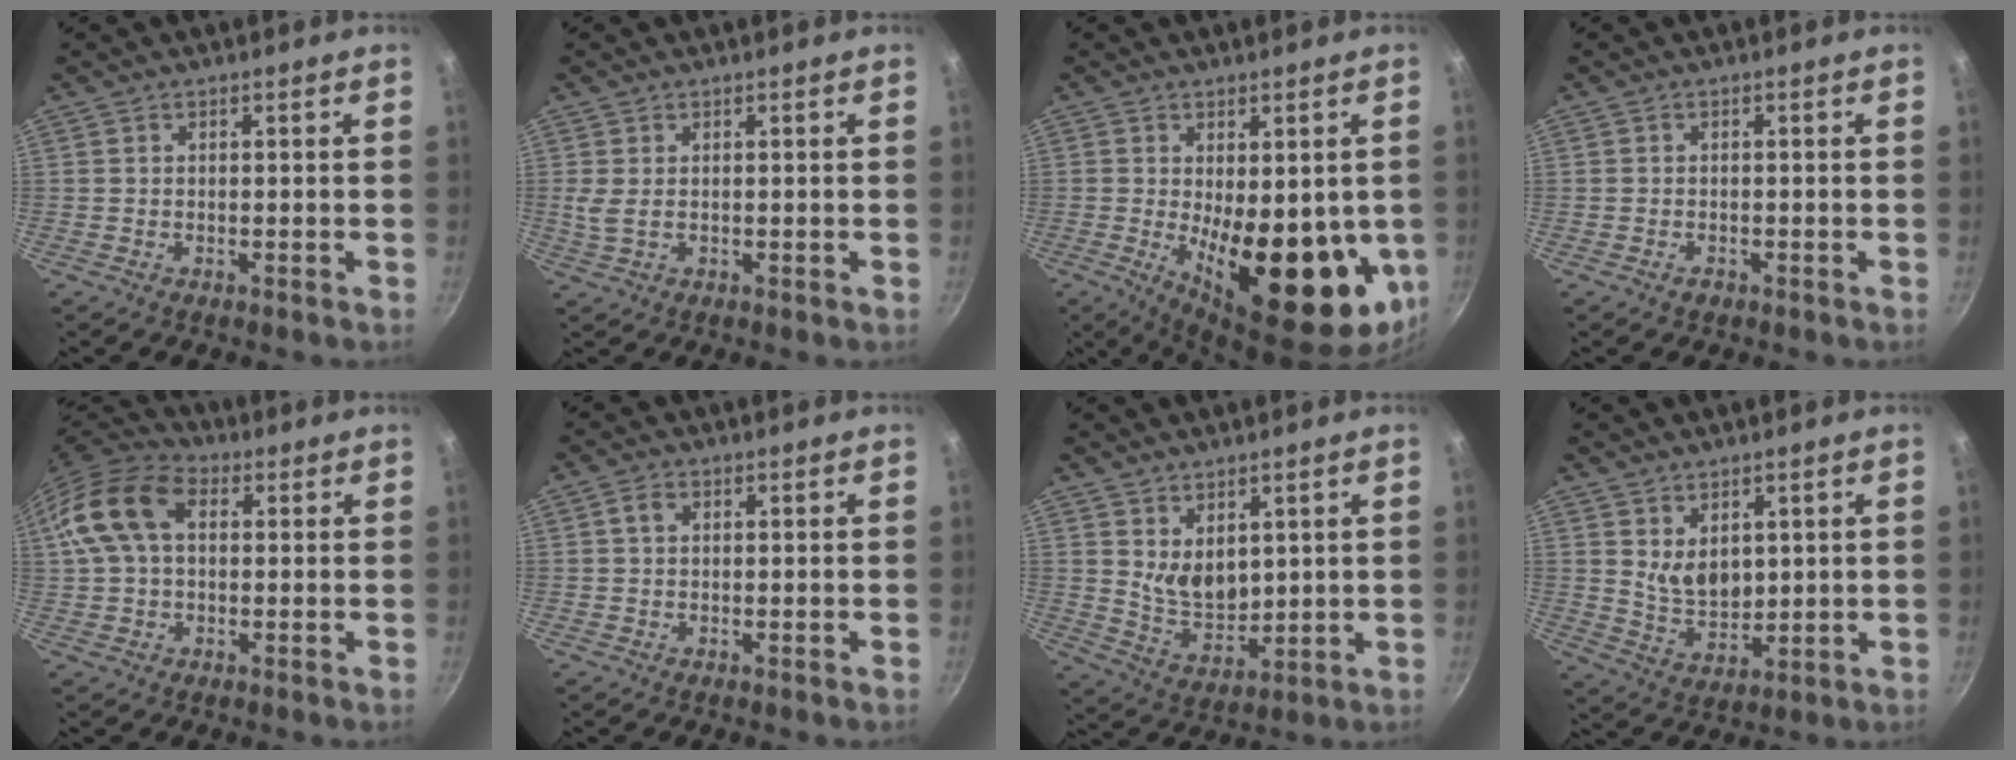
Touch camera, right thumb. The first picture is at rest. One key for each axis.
{"total": 2.6, "fx": 0.4, "fy": 1.4, "fz": 2.2, "tx": -0.041, "ty": -0.002, "tz": 0.012}
{"total": 20.2, "fx": -2.5, "fy": 8.8, "fz": 18.0, "tx": -0.221, "ty": -0.037, "tz": -0.018}
{"total": 1.2, "fx": -0.7, "fy": 0.8, "fz": 0.5, "tx": -0.007, "ty": 0.004, "tz": -0.011}
{"total": 12.8, "fx": 2.6, "fy": 8.3, "fz": 9.3, "tx": -0.163, "ty": 0.026, "tz": 0.030}
{"total": 2.0, "fx": 0.5, "fy": 1.4, "fz": 1.3, "tx": -0.022, "ty": 0.004, "tz": 0.008}
{"total": 7.3, "fx": 3.2, "fy": 4.5, "fz": 4.8, "tx": -0.064, "ty": -0.033, "tz": 0.074}
{"total": 8.8, "fx": 0.6, "fy": 7.3, "fz": 4.8, "tx": -0.041, "ty": 0.000, "tz": 0.014}